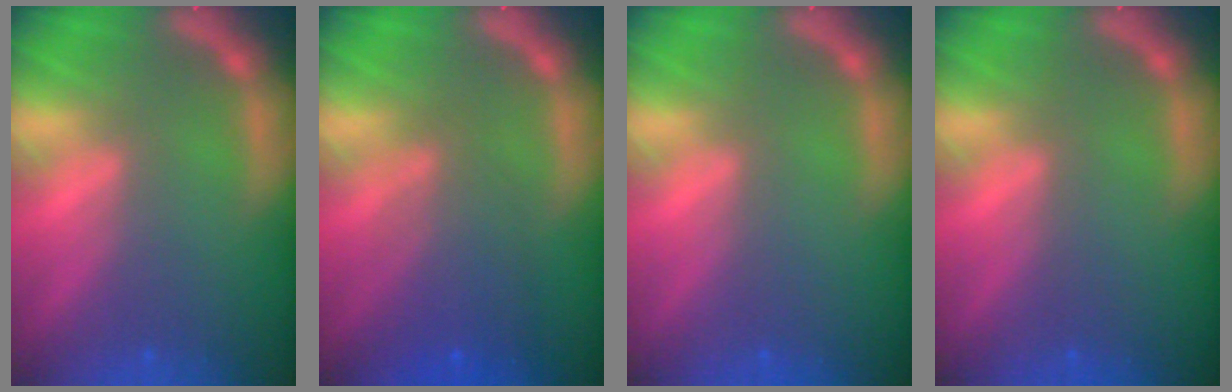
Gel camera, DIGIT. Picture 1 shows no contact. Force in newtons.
{"total": 5.0}
{"total": 0.0}
{"total": 0.0}